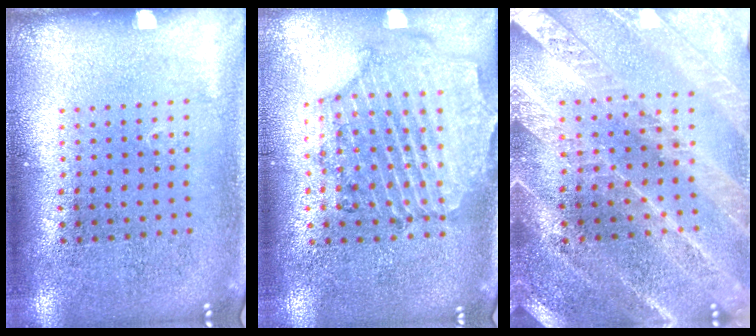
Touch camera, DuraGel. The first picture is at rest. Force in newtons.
{"total": 1.0, "press": 1.0, "slide": 0.3}
{"total": 2.3, "press": 2.3, "slide": 0.3}